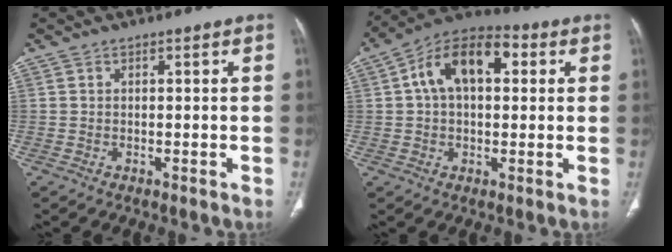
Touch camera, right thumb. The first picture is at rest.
{"total": 14.0, "force": [3.3, 8.7, 10.5], "torque": [-0.151, 0.030, 0.044]}